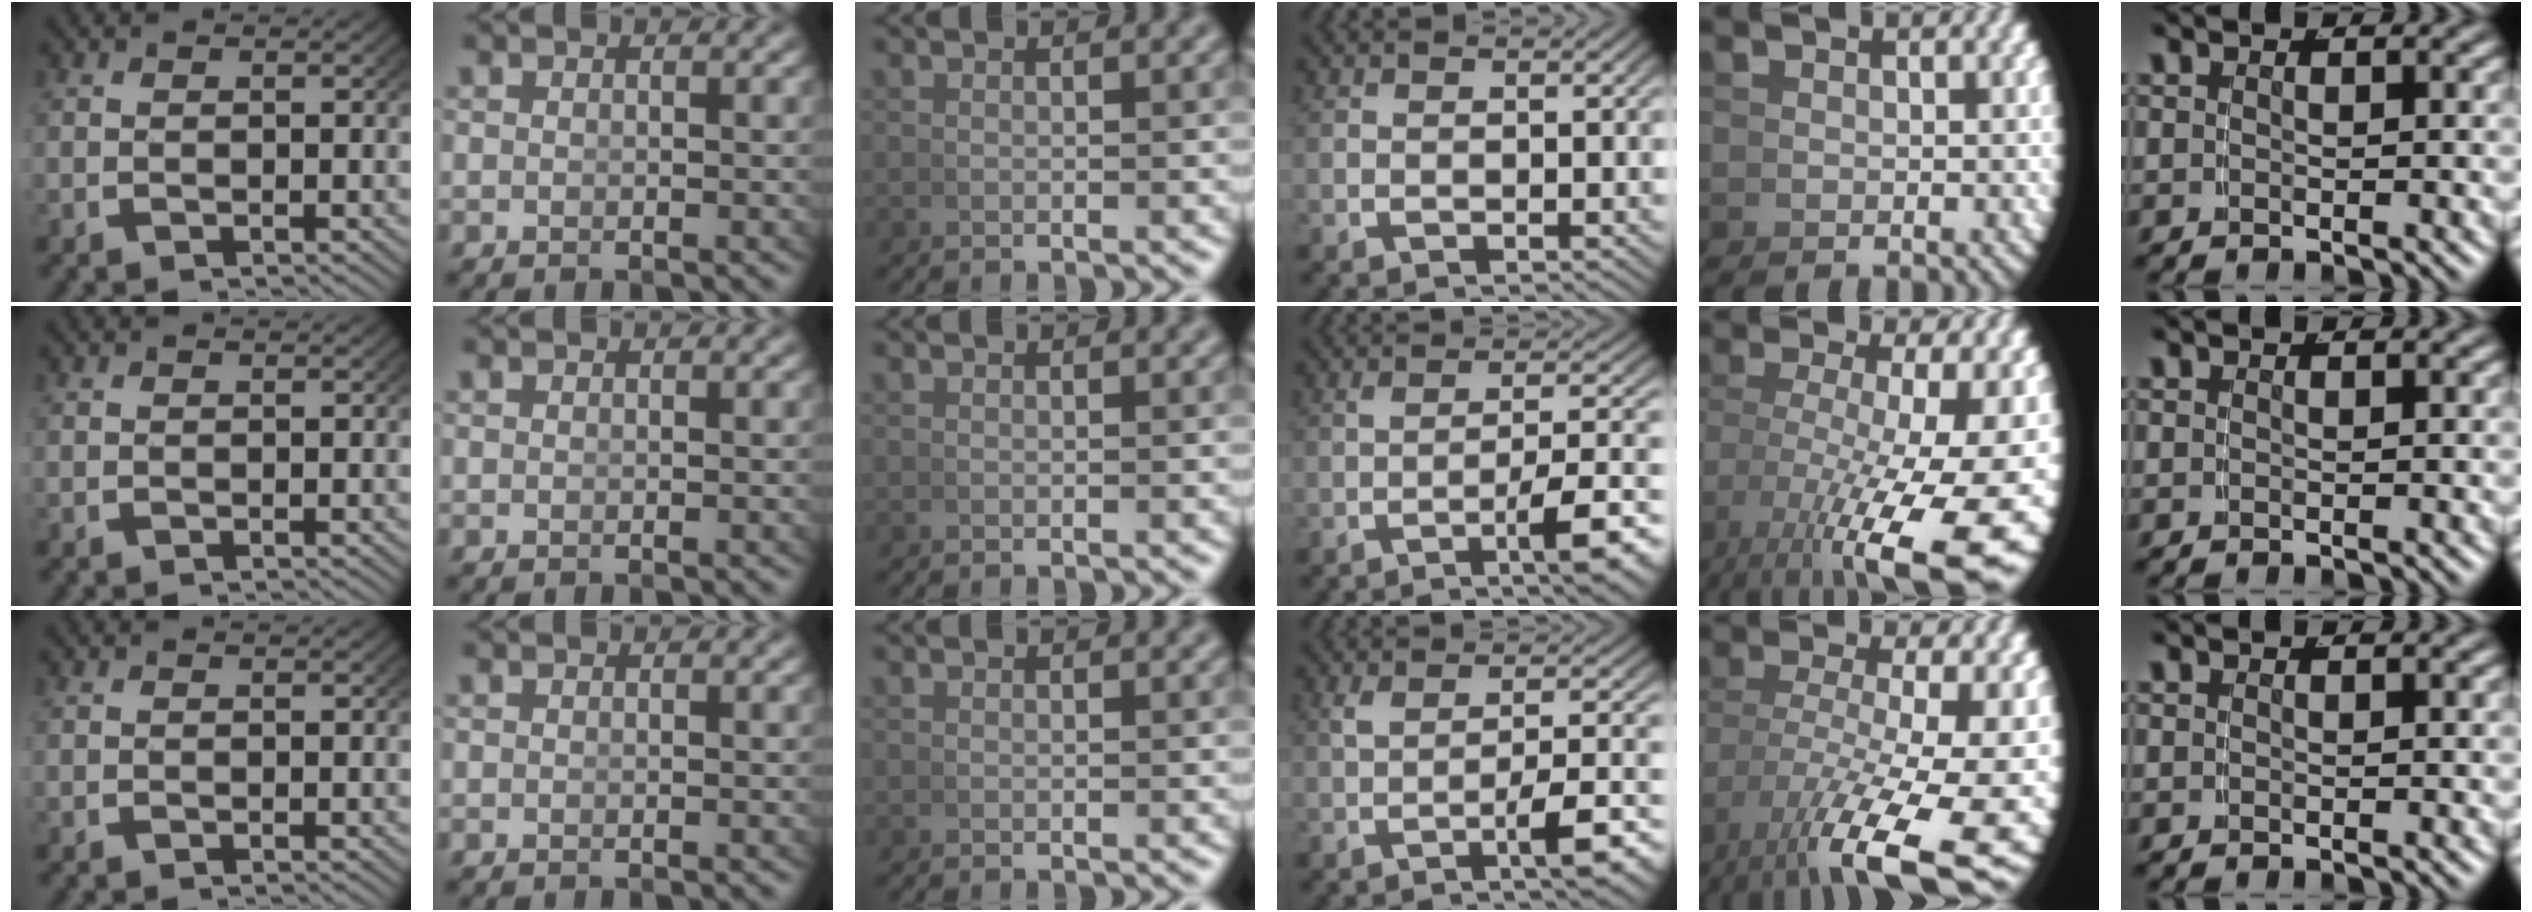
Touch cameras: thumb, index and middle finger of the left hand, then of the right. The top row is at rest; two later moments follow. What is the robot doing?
{"motion": "lift_and_place", "object": "cup"}